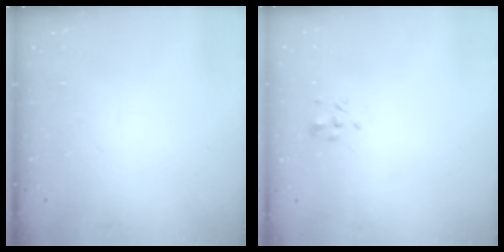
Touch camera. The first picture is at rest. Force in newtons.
{"total": 2.6, "press": 2.4, "slide": 1.0}